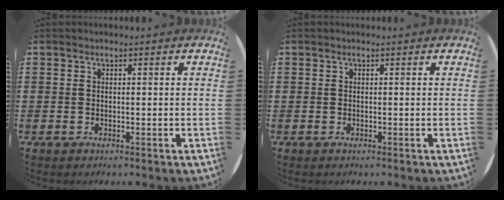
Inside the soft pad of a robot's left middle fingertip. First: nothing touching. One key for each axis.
{"total": 0.0}